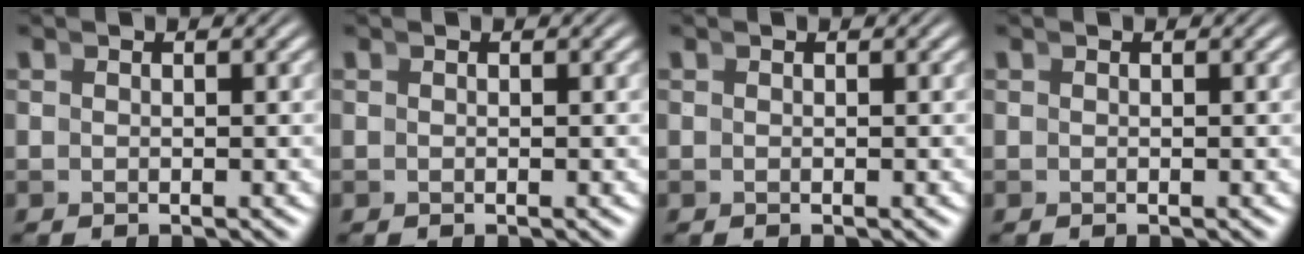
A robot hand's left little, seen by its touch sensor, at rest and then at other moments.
{"total": 0.0}
{"total": 0.0}
{"total": 0.0}